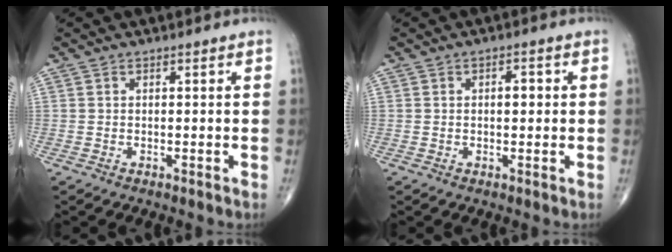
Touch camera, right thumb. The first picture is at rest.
{"total": 2.6, "force": [0.3, 1.3, 2.2], "torque": [-0.027, 0.004, 0.003]}